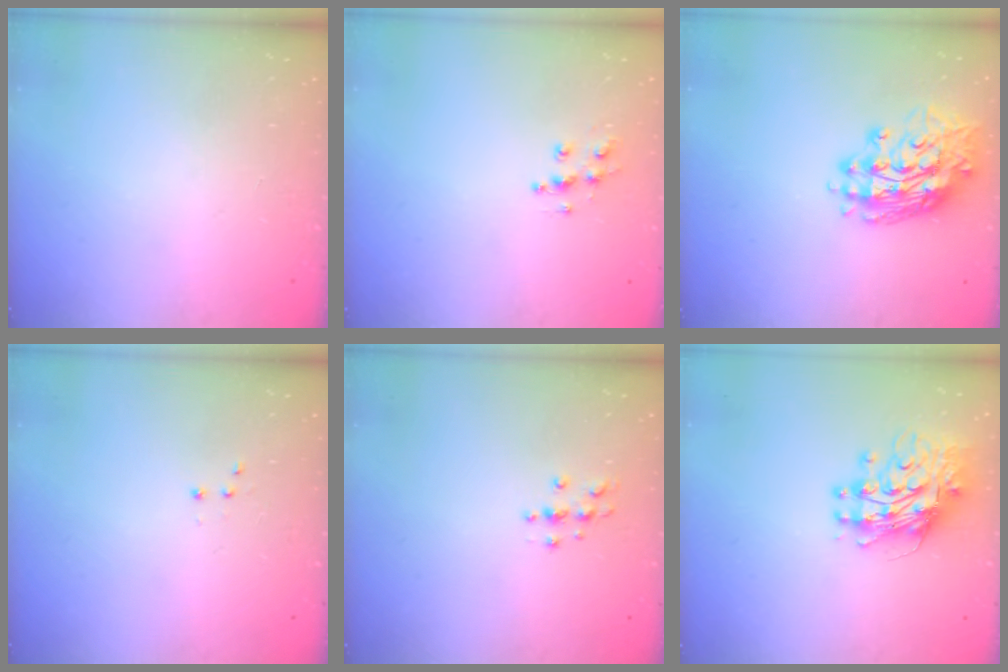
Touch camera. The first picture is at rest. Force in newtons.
{"total": 7.3, "press": 7.3, "slide": 0.1}
{"total": 15.0, "press": 14.9, "slide": 1.4}
{"total": 3.0, "press": 2.9, "slide": 0.7}
{"total": 3.7, "press": 3.6, "slide": 0.5}
{"total": 12.0, "press": 11.9, "slide": 1.1}